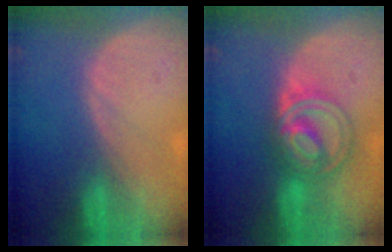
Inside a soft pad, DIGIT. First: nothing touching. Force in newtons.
{"total": 7.4, "press": 7.3, "slide": 0.4}